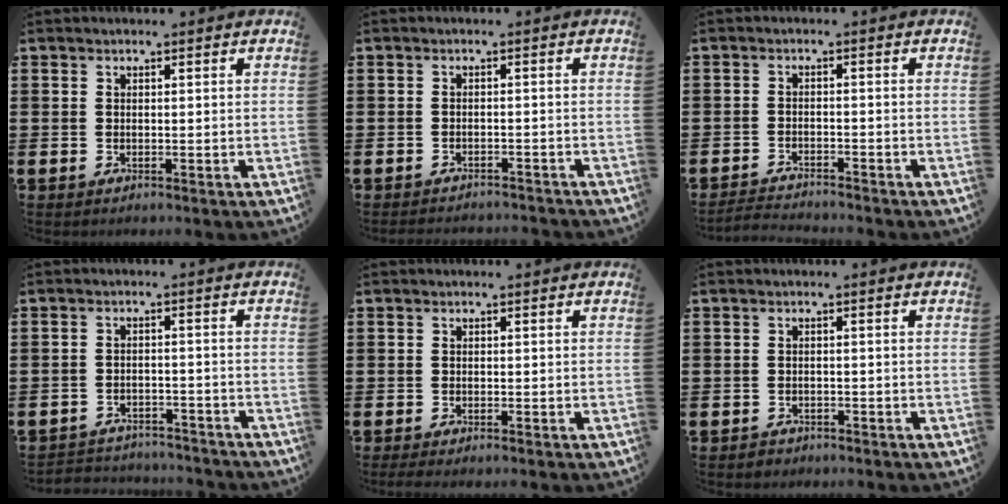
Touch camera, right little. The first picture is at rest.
{"total": 1.4, "force": [-1.4, 0.0, -0.1], "torque": [-0.002, 0.003, -0.029]}
{"total": 2.1, "force": [-2.1, -0.1, 0.0], "torque": [-0.003, 0.001, -0.045]}
{"total": 2.7, "force": [-2.7, 0.3, -0.3], "torque": [-0.003, 0.001, -0.059]}
{"total": 0.5, "force": [-0.3, 0.0, 0.4], "torque": [-0.007, -0.002, -0.006]}
{"total": 0.7, "force": [-0.6, 0.4, -0.1], "torque": [-0.001, 0.002, -0.015]}